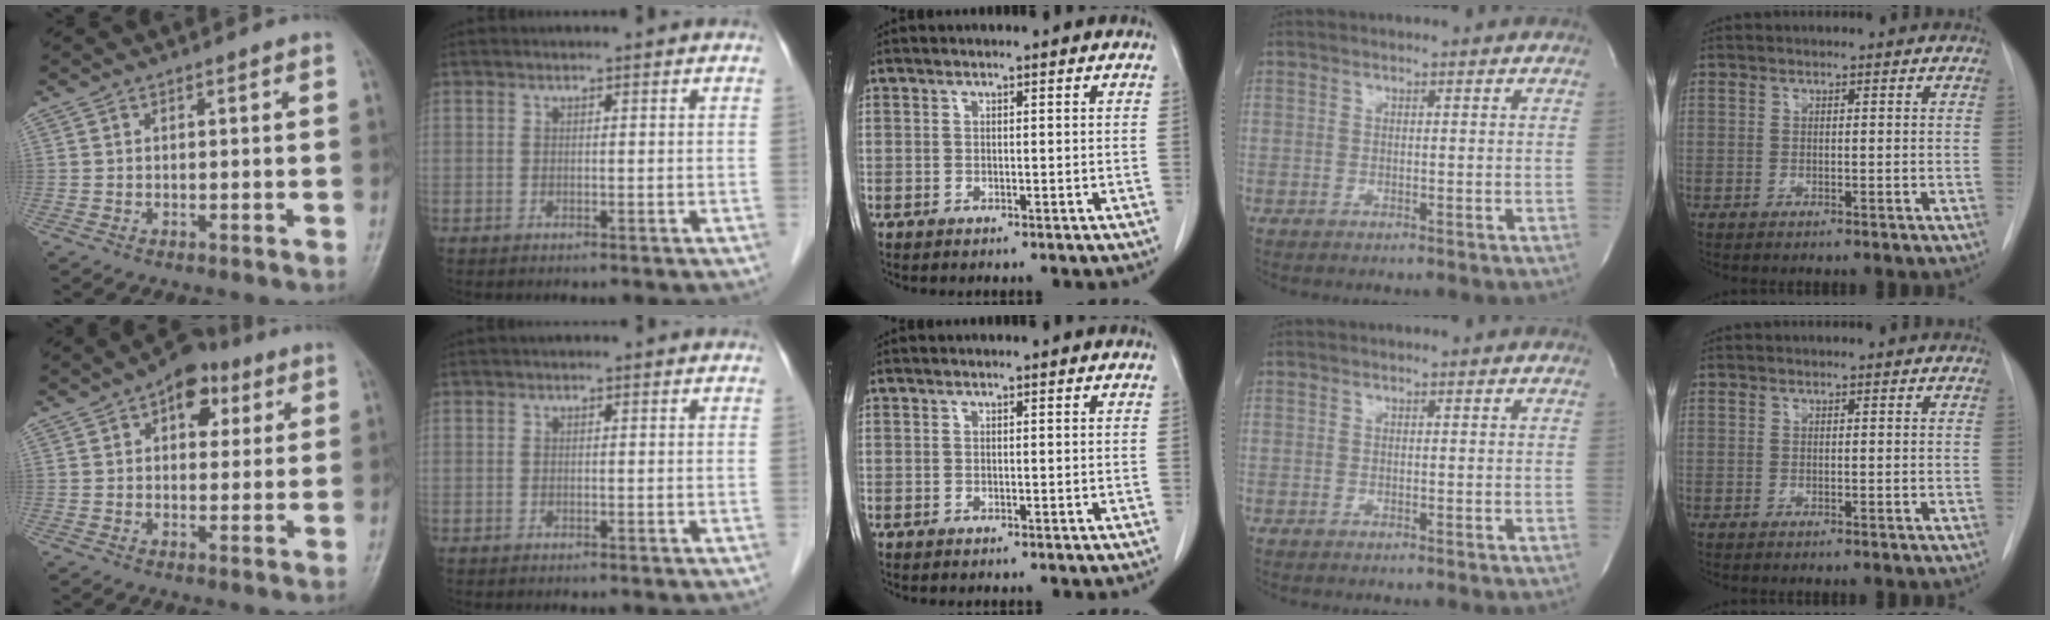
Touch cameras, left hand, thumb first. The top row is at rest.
{"thumb": {"total": 9.6, "force": [4.1, 5.9, 6.3], "torque": [-0.049, 0.001, 0.051]}}